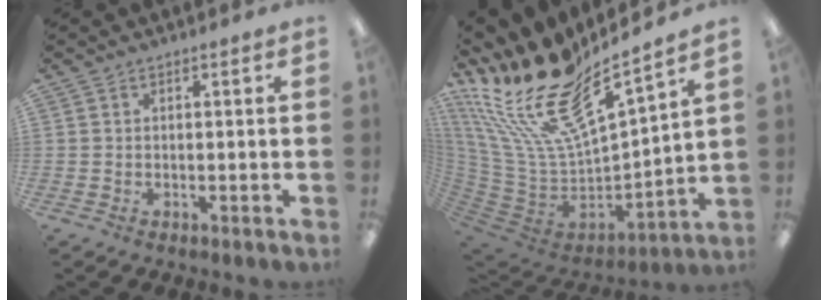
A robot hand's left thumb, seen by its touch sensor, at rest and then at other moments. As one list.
[{"total": 22.7, "force": [16.4, 6.9, 14.1], "torque": [-0.268, -0.125, 0.291]}]